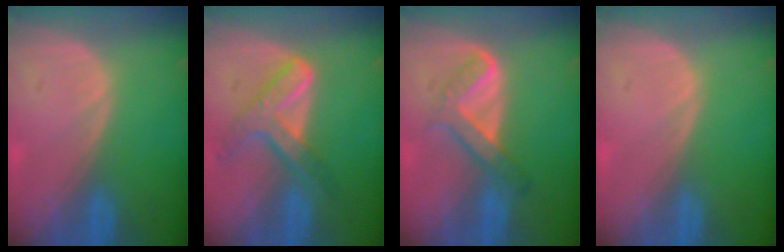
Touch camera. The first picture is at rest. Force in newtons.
{"total": 7.2, "press": 6.0, "slide": 3.8}
{"total": 5.3, "press": 5.1, "slide": 1.4}
{"total": 0.0}